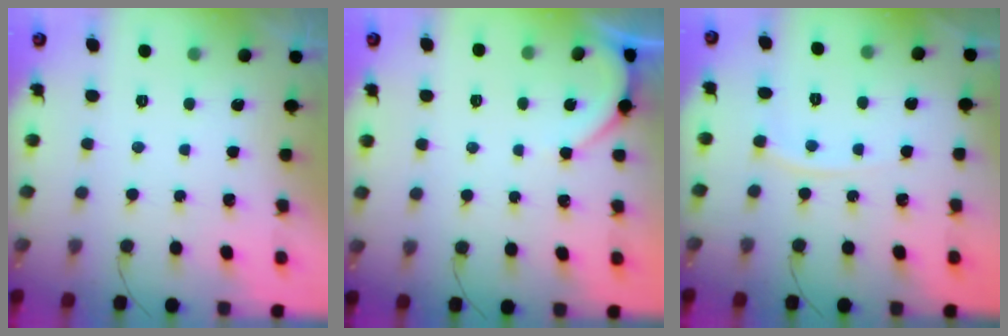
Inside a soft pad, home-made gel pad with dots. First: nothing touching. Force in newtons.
{"total": 2.8, "press": 2.8, "slide": 0.4}
{"total": 3.8, "press": 3.8, "slide": 0.1}